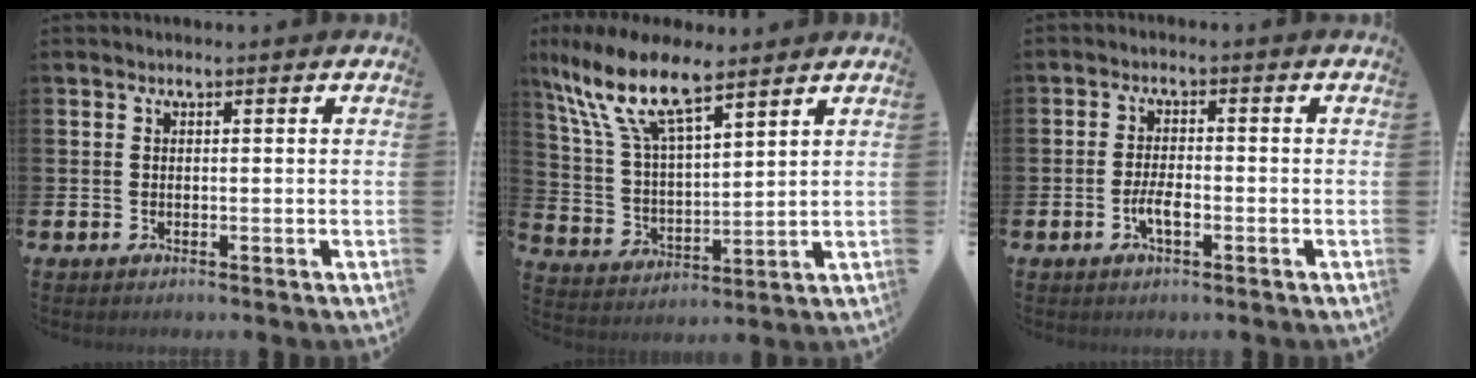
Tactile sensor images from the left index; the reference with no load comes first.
{"total": 11.8, "force": [9.0, 3.7, 6.7], "torque": [-0.162, -0.030, 0.162]}
{"total": 3.0, "force": [-1.0, 1.1, 2.6], "torque": [-0.049, -0.001, -0.022]}